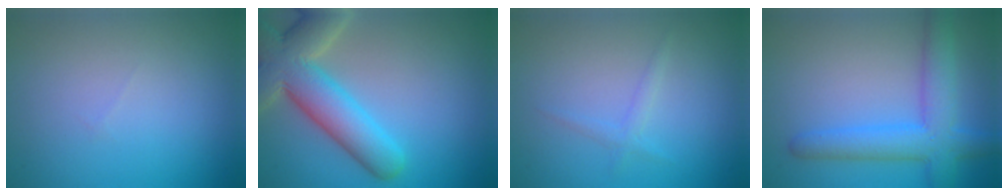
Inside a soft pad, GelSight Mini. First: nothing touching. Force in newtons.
{"total": 8.8, "press": 8.8, "slide": 0.8}
{"total": 1.1, "press": 1.1, "slide": 0.1}
{"total": 5.6, "press": 5.6, "slide": 0.2}